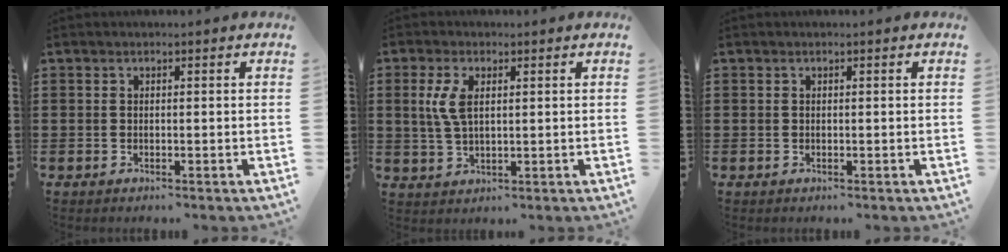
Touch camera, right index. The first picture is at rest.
{"total": 4.9, "force": [1.2, 2.2, 4.2], "torque": [-0.105, 0.002, 0.015]}
{"total": 0.0}